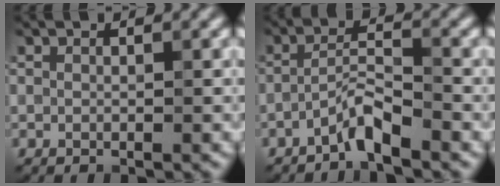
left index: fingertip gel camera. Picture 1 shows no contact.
{"total": 2.5, "force": [-2.0, 0.2, 1.5], "torque": [-0.030, 0.012, -0.045]}